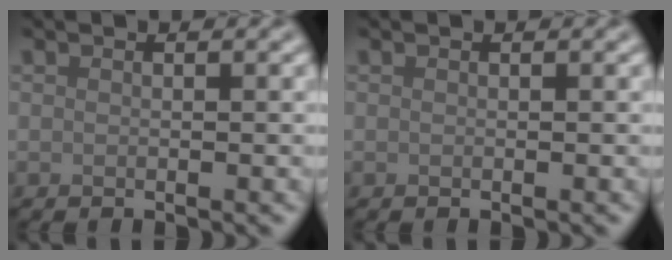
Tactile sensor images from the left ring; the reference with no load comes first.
{"total": 0.0}